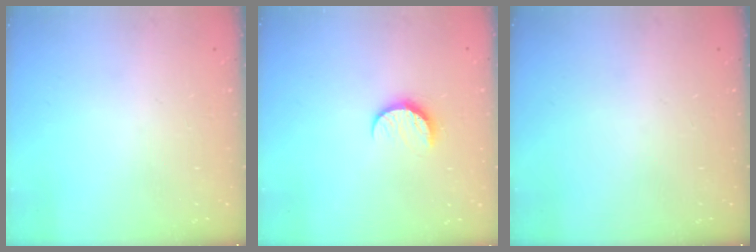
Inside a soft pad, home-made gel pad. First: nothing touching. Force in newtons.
{"total": 7.3, "press": 7.3, "slide": 0.4}
{"total": 0.0}